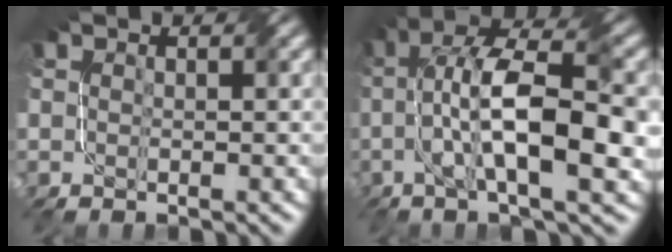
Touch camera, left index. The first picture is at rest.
{"total": 11.2, "force": [-0.7, 3.5, 10.6], "torque": [-0.189, 0.016, -0.013]}